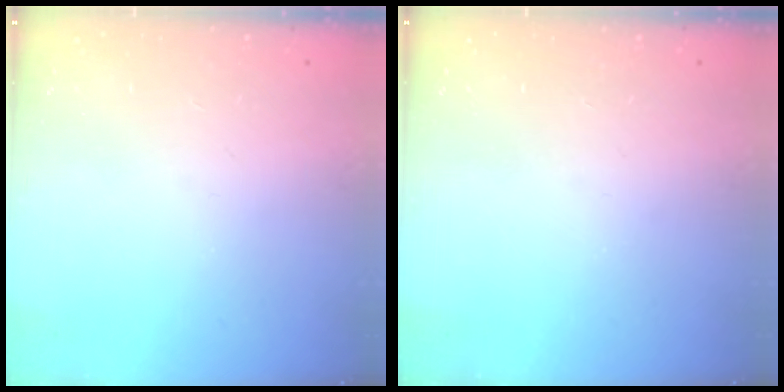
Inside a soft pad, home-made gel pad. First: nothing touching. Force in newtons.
{"total": 0.0}